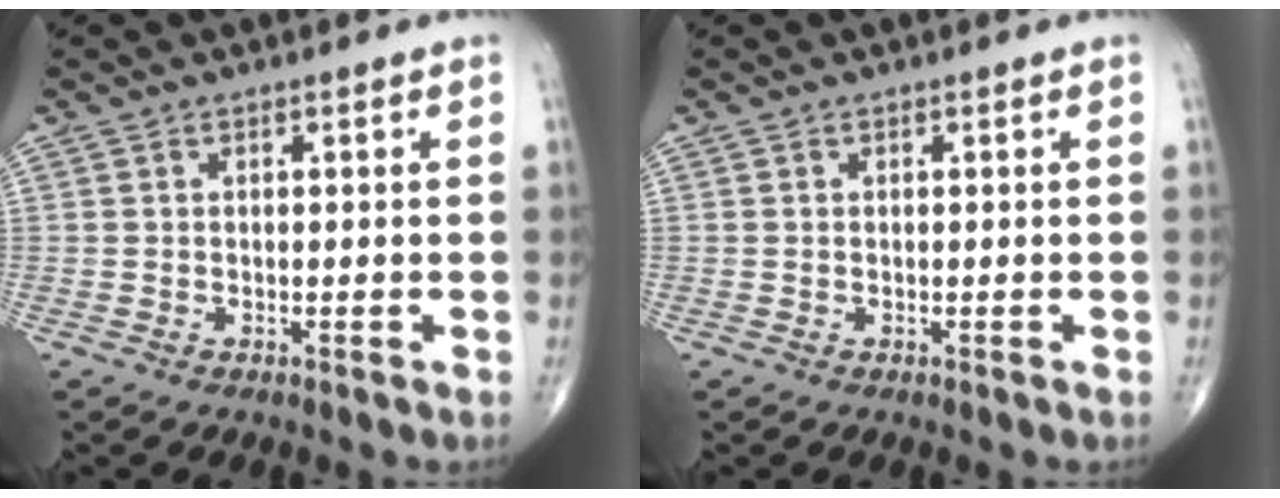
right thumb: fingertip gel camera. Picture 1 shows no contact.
{"total": 0.0}